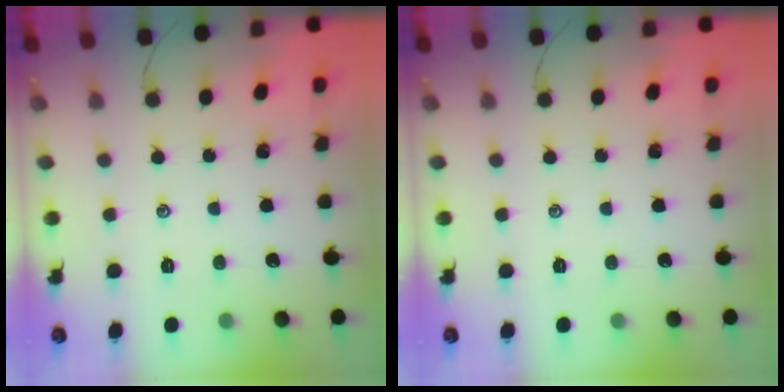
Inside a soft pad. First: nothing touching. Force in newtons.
{"total": 0.0}